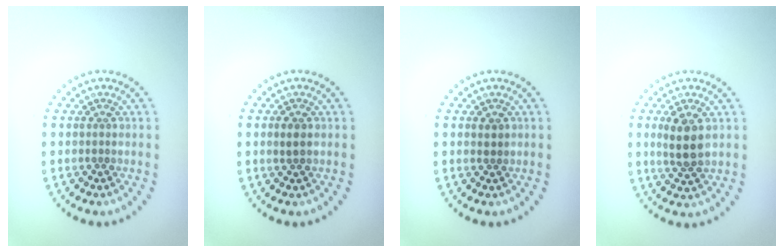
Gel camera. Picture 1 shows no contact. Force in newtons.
{"total": 1.2, "press": 1.2, "slide": 0.2}
{"total": 0.9, "press": 0.9, "slide": 0.2}
{"total": 3.2, "press": 3.1, "slide": 0.8}